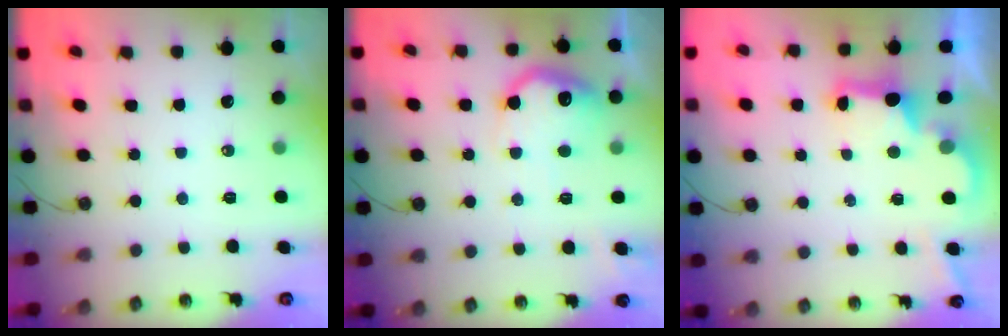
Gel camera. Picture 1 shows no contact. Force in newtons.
{"total": 14.9, "press": 14.9, "slide": 0.8}
{"total": 2.9, "press": 2.8, "slide": 0.9}